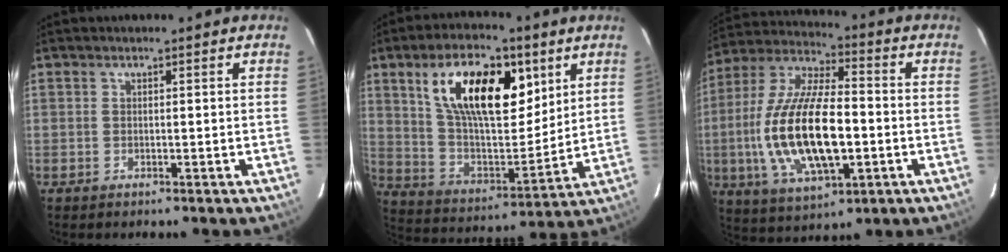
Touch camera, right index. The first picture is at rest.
{"total": 20.4, "force": [8.9, 9.6, 15.7], "torque": [-0.273, 0.013, 0.163]}
{"total": 20.4, "force": [-3.4, 8.2, 18.4], "torque": [-0.377, -0.008, -0.057]}